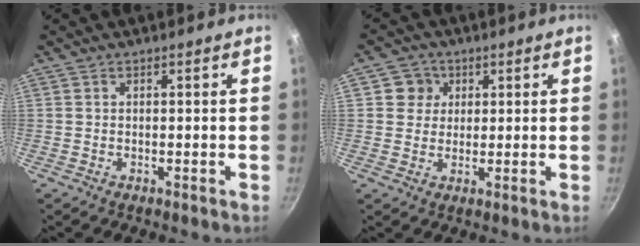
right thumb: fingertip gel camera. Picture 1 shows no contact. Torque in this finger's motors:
{"motor_torque": [-0.67, 0.60, -0.39, 0.15, 0.06]}